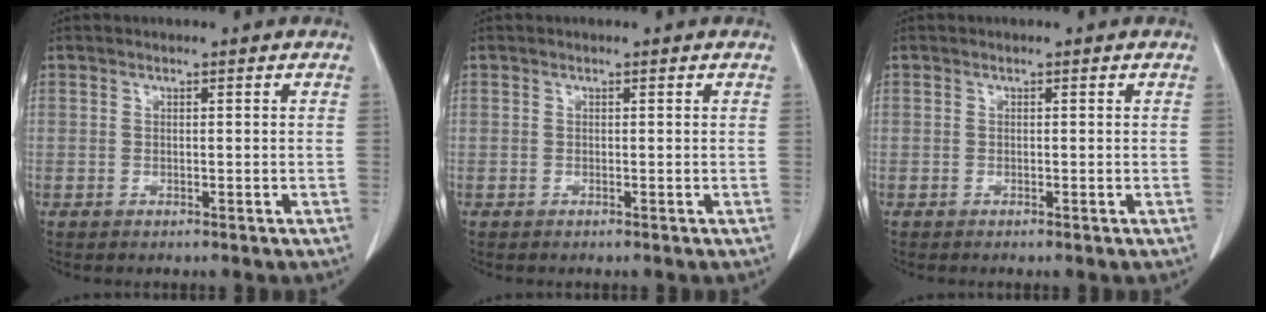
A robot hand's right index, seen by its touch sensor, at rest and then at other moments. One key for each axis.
{"total": 0.0}
{"total": 0.0}